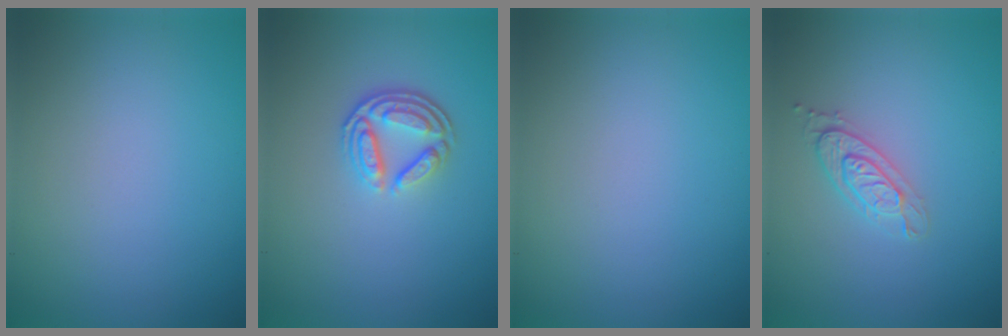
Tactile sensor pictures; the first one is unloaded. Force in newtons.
{"total": 3.6, "press": 2.7, "slide": 2.4}
{"total": 0.0}
{"total": 2.0, "press": 1.9, "slide": 0.4}